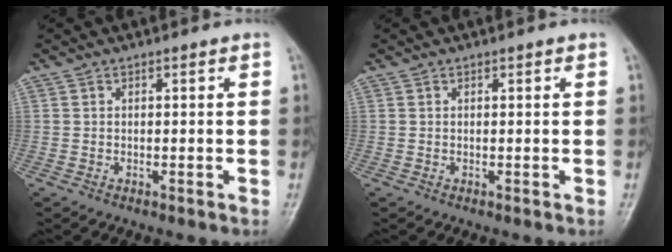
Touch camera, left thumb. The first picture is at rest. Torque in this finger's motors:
{"motor_torque": [0.12, 0.02, -0.27, 0.01, 0.00]}